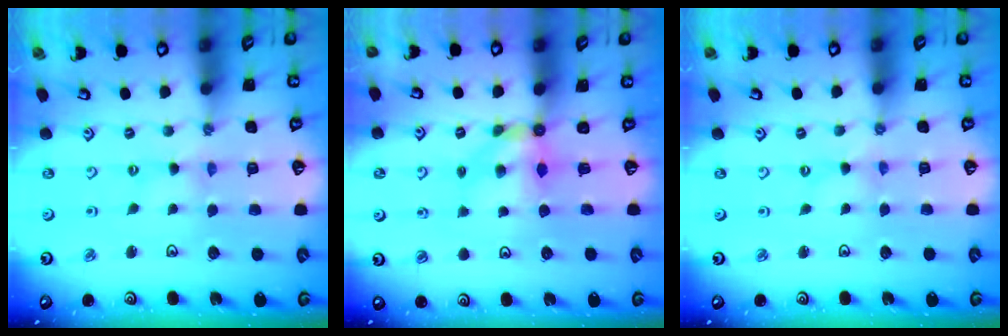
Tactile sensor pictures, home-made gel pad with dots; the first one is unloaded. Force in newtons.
{"total": 5.3, "press": 5.3, "slide": 0.2}
{"total": 0.0}